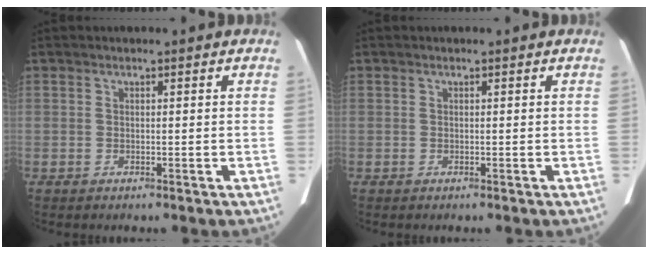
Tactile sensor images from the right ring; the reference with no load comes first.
{"total": 0.0}